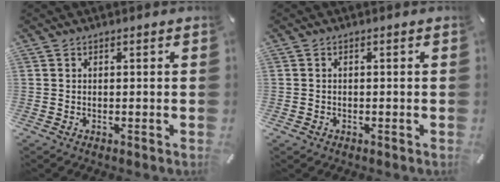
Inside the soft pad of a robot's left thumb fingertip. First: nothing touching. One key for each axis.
{"total": 0.8, "fx": -0.4, "fy": 0.7, "fz": 0.2, "tx": -0.004, "ty": 0.004, "tz": -0.010}